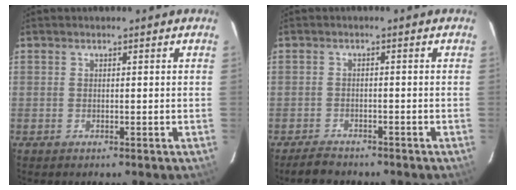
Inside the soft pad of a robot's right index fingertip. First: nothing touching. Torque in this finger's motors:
{"motor_torque": [-0.09, 0.04, -0.21, -0.10]}